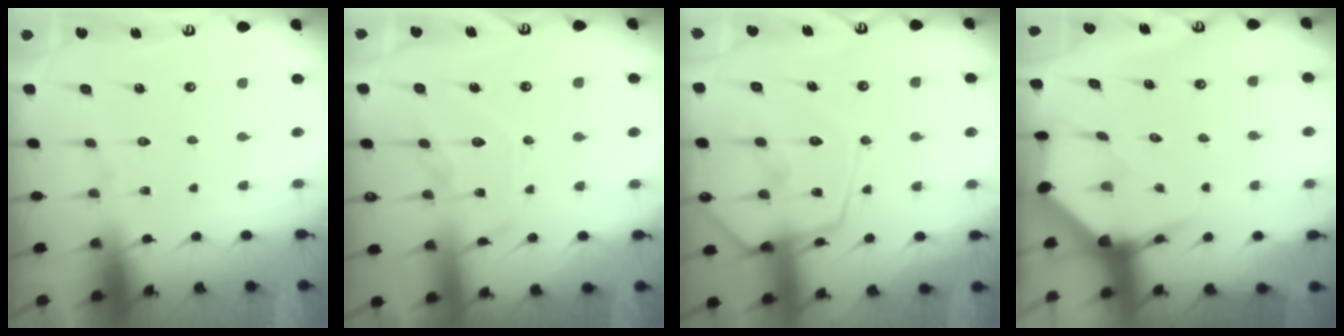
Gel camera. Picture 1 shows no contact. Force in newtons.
{"total": 12.0, "press": 12.0, "slide": 0.9}
{"total": 15.3, "press": 15.2, "slide": 1.5}
{"total": 3.9, "press": 3.9, "slide": 0.5}